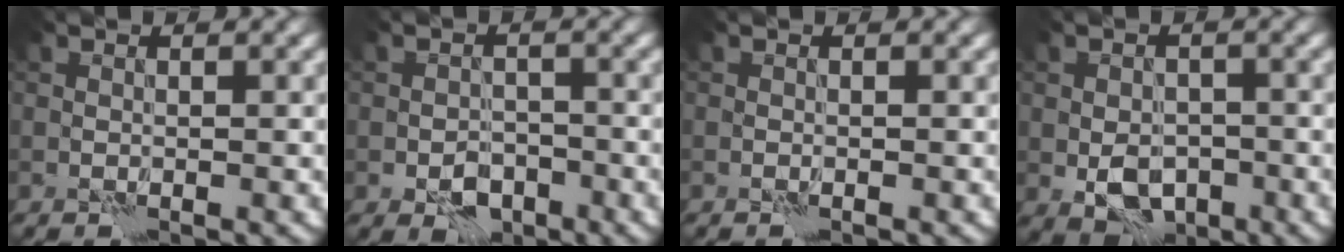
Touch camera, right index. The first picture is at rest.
{"total": 3.1, "force": [-1.6, 2.1, 1.7], "torque": [-0.023, -0.002, -0.029]}
{"total": 0.0}
{"total": 4.3, "force": [-1.5, 2.9, 2.7], "torque": [-0.042, -0.006, -0.027]}